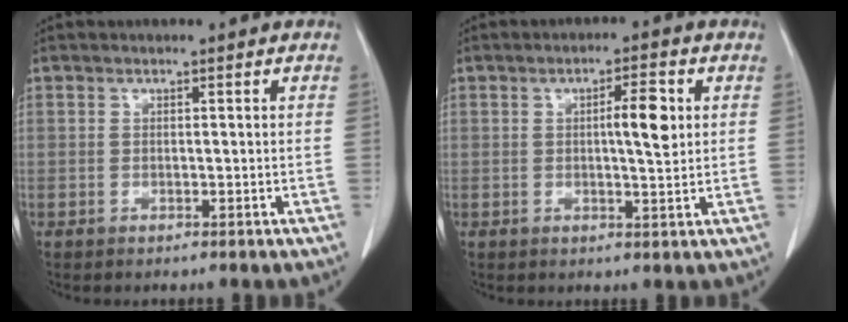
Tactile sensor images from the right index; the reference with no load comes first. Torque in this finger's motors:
{"motor_torque": [0.16, 0.07, 0.13, 0.03]}